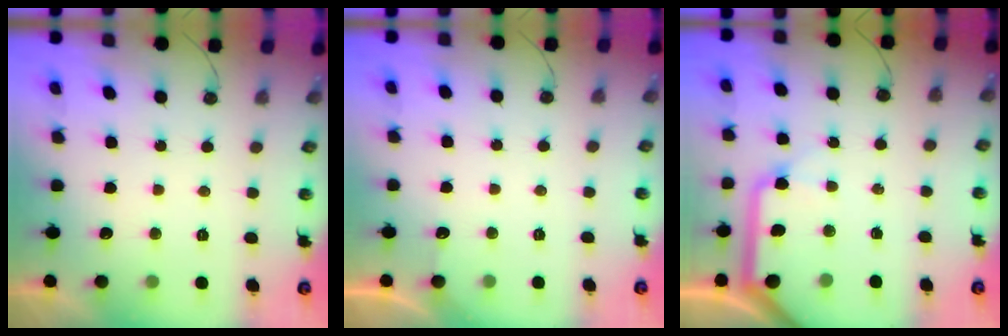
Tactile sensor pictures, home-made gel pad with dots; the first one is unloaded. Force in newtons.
{"total": 2.3, "press": 2.3, "slide": 0.3}
{"total": 11.9, "press": 11.8, "slide": 1.6}